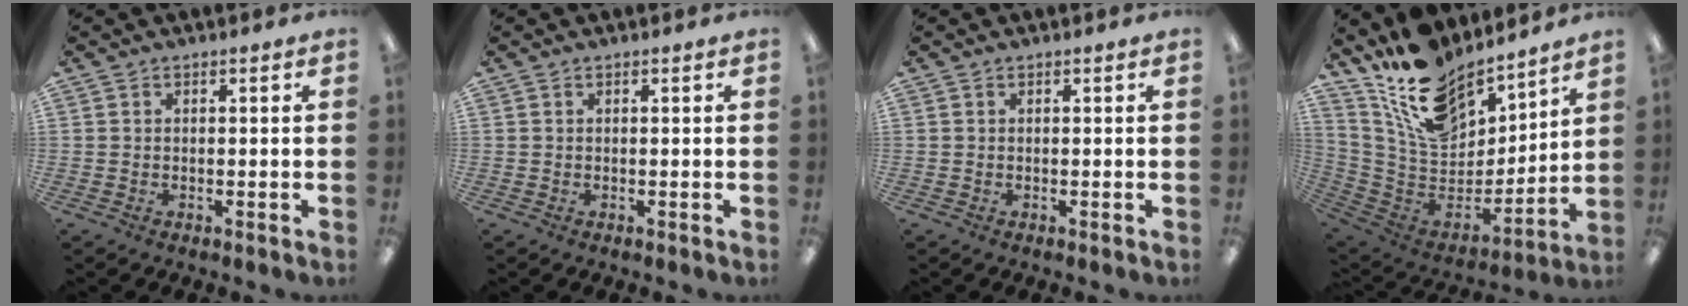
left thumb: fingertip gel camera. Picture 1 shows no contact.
{"total": 0.0}
{"total": 0.0}
{"total": 18.2, "force": [14.3, 8.4, 7.6], "torque": [-0.172, -0.094, 0.265]}